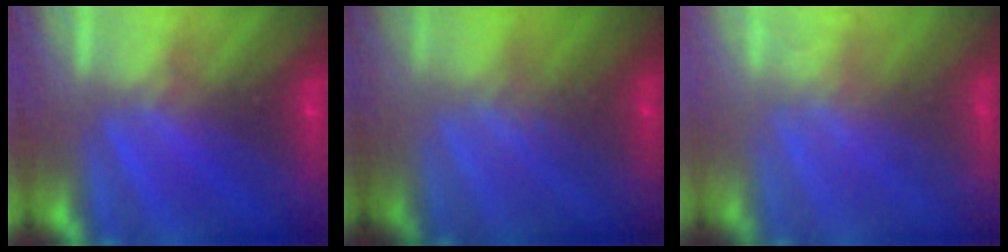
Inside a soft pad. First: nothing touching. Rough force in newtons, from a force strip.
{"total": 2.6}
{"total": 1.7}